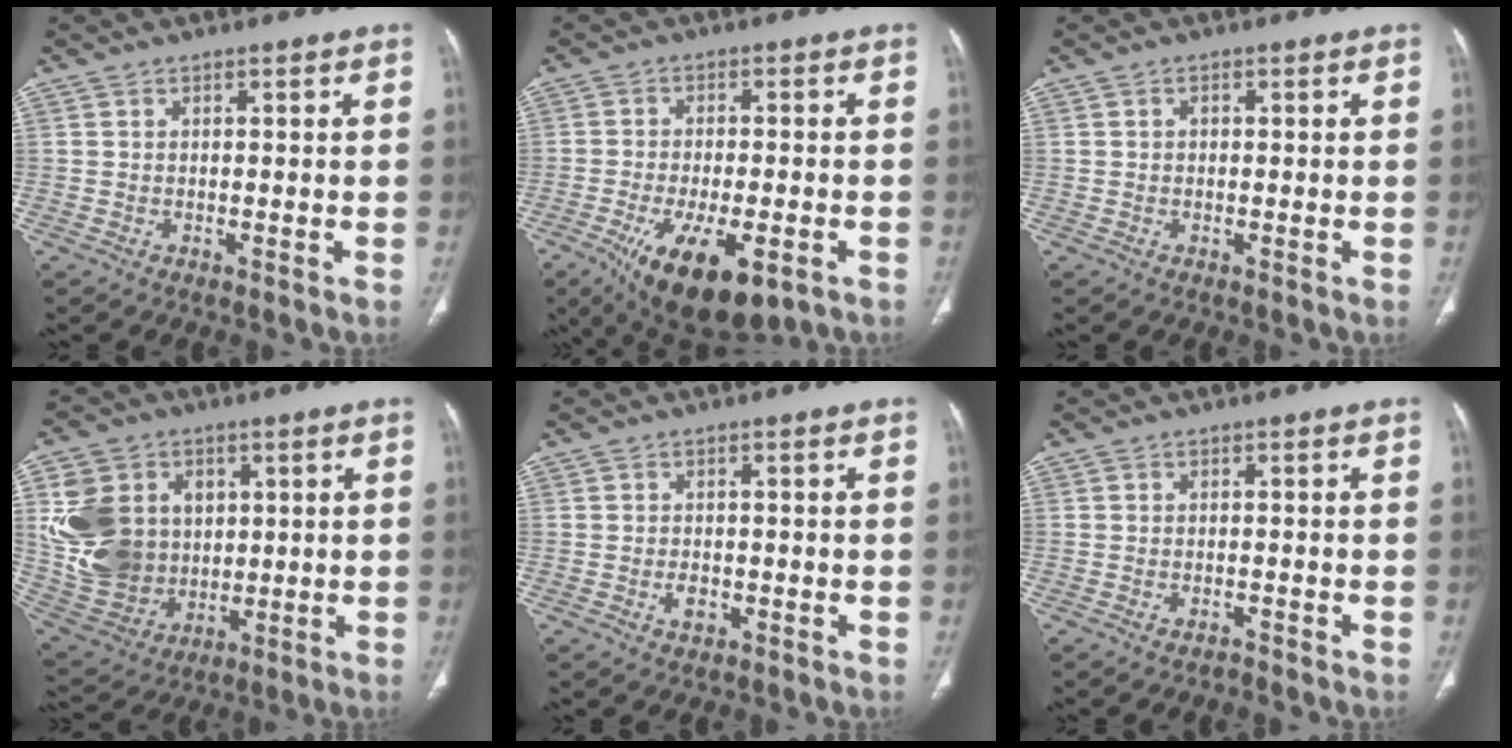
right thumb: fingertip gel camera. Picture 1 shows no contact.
{"total": 15.7, "force": [-7.3, 6.5, 12.3], "torque": [-0.203, -0.003, -0.101]}
{"total": 0.8, "force": [0.0, 0.6, 0.4], "torque": [-0.004, 0.003, -0.002]}
{"total": 18.7, "force": [3.3, 15.2, 10.3], "torque": [-0.182, 0.001, 0.086]}
{"total": 2.2, "force": [-0.8, 1.5, 1.4], "torque": [-0.018, 0.002, -0.010]}
{"total": 0.8, "force": [-0.8, 0.0, 0.1], "torque": [-0.005, 0.005, -0.013]}